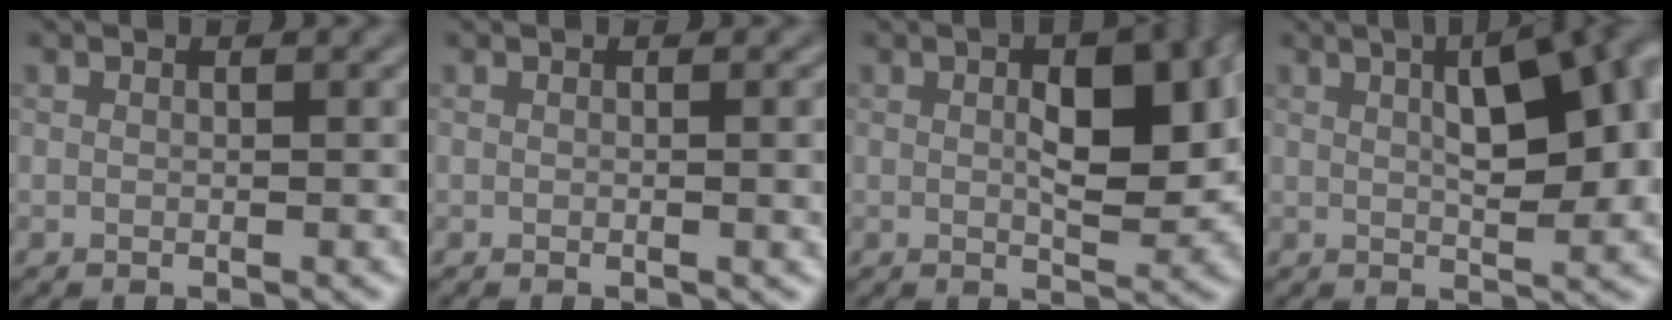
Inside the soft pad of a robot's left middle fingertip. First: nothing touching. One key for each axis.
{"total": 2.1, "fx": 0.1, "fy": 0.6, "fz": 2.0, "tx": -0.020, "ty": 0.001, "tz": -0.002}
{"total": 7.5, "fx": 0.9, "fy": 3.3, "fz": 6.7, "tx": -0.097, "ty": 0.004, "tz": 0.019}
{"total": 9.3, "fx": 2.0, "fy": 3.0, "fz": 8.6, "tx": -0.116, "ty": 0.014, "tz": 0.029}